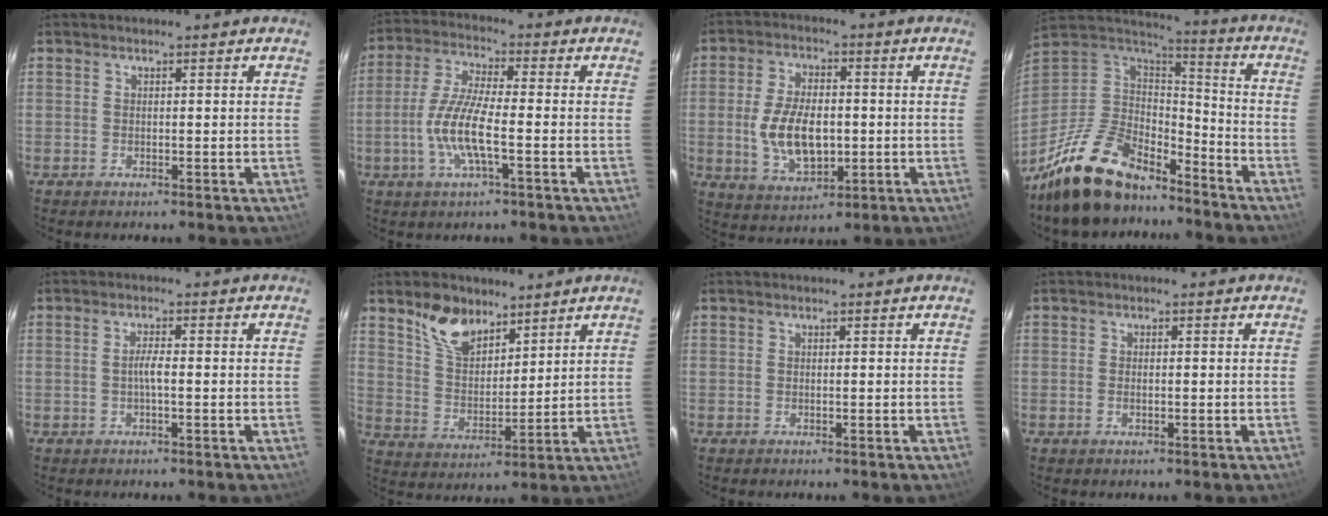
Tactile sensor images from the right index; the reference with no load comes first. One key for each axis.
{"total": 9.5, "fx": -2.7, "fy": 1.7, "fz": 9.0, "tx": -0.190, "ty": -0.001, "tz": -0.056}
{"total": 11.6, "fx": -1.2, "fy": 6.2, "fz": 9.7, "tx": -0.194, "ty": -0.003, "tz": -0.013}
{"total": 21.3, "fx": -15.9, "fy": 9.5, "fz": 10.5, "tx": -0.232, "ty": -0.002, "tz": -0.265}
{"total": 2.0, "fx": -0.4, "fy": 0.2, "fz": 1.9, "tx": -0.038, "ty": 0.002, "tz": -0.010}
{"total": 9.8, "fx": 6.9, "fy": 5.1, "fz": 4.7, "tx": -0.084, "ty": 0.013, "tz": 0.135}
{"total": 0.0}
{"total": 1.1, "fx": -0.3, "fy": 0.6, "fz": 0.9, "tx": -0.018, "ty": 0.002, "tz": -0.005}